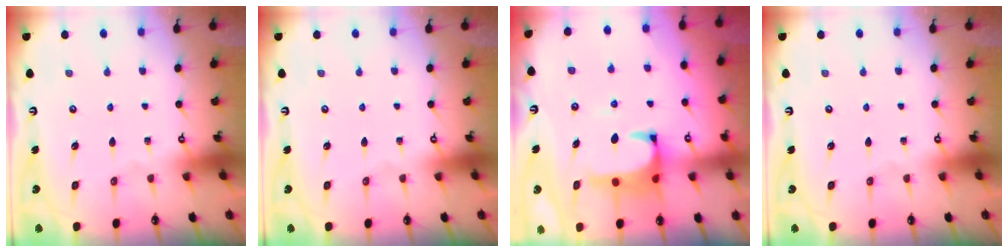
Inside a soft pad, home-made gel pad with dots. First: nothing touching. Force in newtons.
{"total": 0.0}
{"total": 3.9, "press": 3.7, "slide": 1.0}
{"total": 0.0}